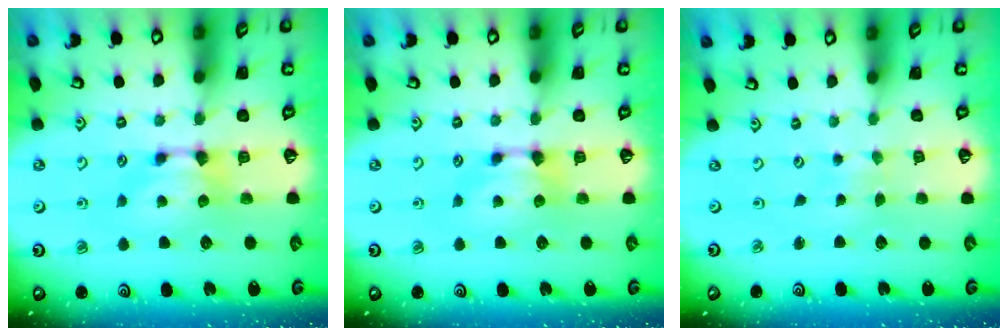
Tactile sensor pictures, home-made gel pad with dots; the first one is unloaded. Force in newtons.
{"total": 0.0}
{"total": 4.8, "press": 4.8, "slide": 0.2}